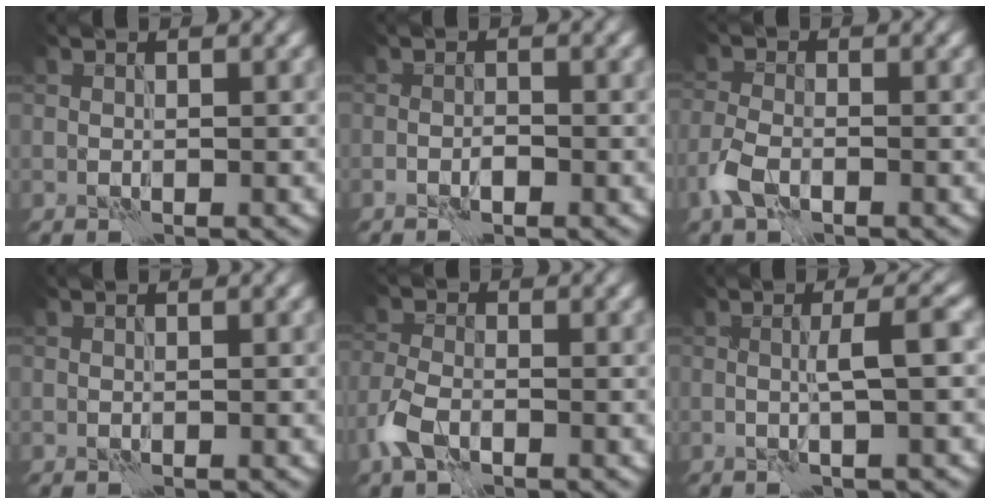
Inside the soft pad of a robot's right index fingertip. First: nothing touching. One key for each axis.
{"total": 1.2, "fx": -0.8, "fy": 0.4, "fz": 0.8, "tx": -0.013, "ty": 0.003, "tz": -0.016}
{"total": 3.0, "fx": -1.6, "fy": 1.6, "fz": 1.9, "tx": -0.045, "ty": -0.001, "tz": -0.039}
{"total": 0.0}
{"total": 3.4, "fx": -1.8, "fy": 1.9, "fz": 2.2, "tx": -0.053, "ty": 0.000, "tz": -0.046}
{"total": 2.7, "fx": -0.2, "fy": 0.1, "fz": 2.7, "tx": -0.044, "ty": 0.008, "tz": -0.009}